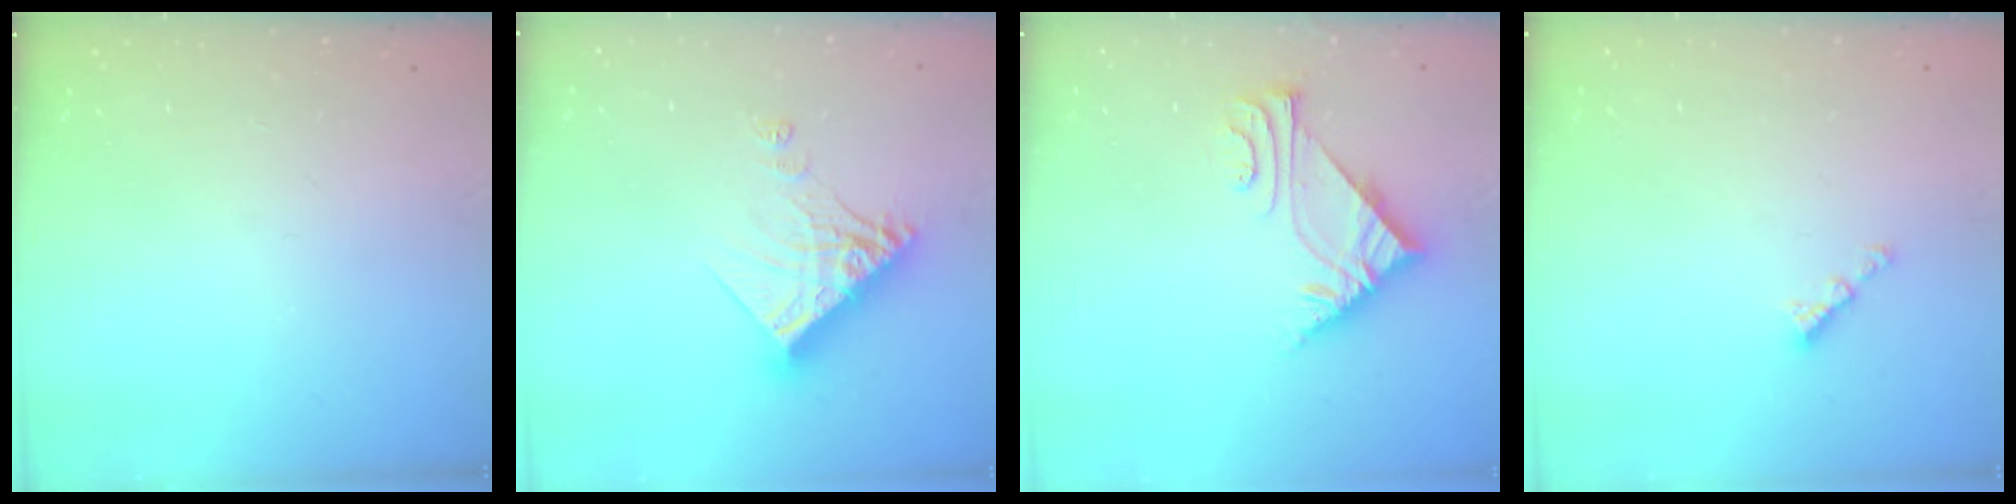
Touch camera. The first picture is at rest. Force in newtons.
{"total": 13.9, "press": 13.9, "slide": 1.1}
{"total": 6.4, "press": 6.4, "slide": 0.1}
{"total": 2.1, "press": 2.1, "slide": 0.4}